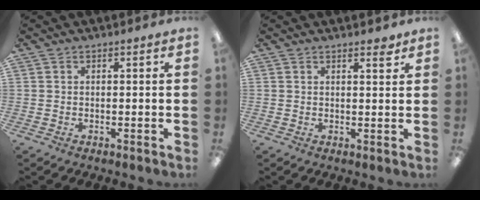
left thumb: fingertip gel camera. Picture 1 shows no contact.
{"total": 2.1, "force": [1.8, 0.4, 1.1], "torque": [-0.008, -0.007, 0.028]}